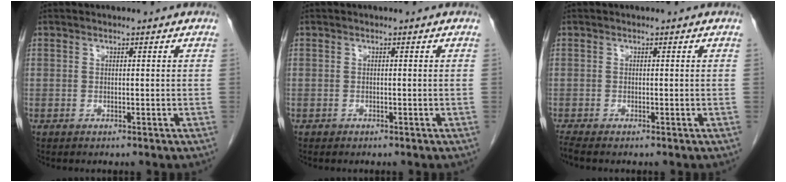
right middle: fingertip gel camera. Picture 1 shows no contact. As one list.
[{"total": 0.0}, {"total": 1.1, "force": [-1.0, -0.2, 0.3], "torque": [-0.017, -0.006, -0.022]}]